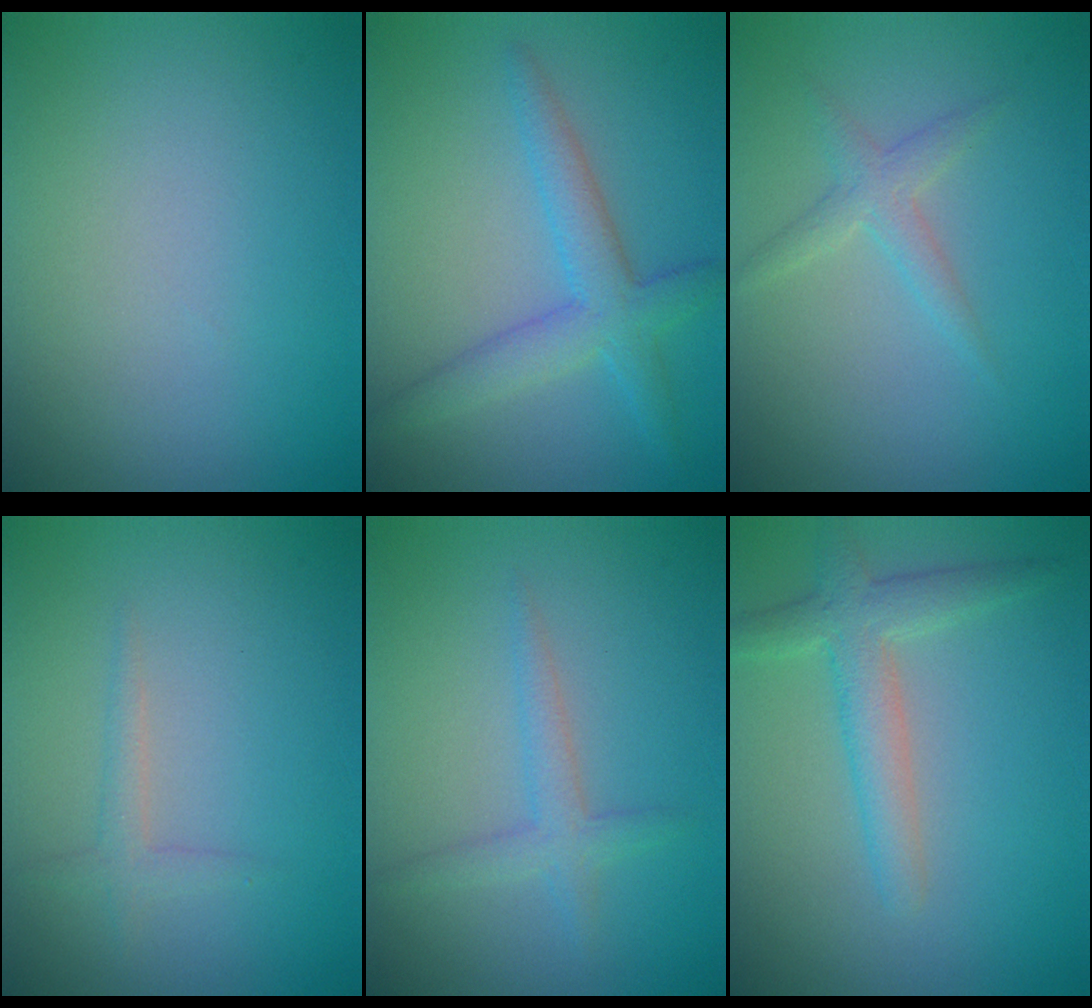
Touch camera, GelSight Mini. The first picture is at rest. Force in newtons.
{"total": 3.8, "press": 3.8, "slide": 0.1}
{"total": 1.8, "press": 1.8, "slide": 0.1}
{"total": 1.3, "press": 1.3, "slide": 0.1}
{"total": 2.0, "press": 2.0, "slide": 0.1}
{"total": 3.4, "press": 3.4, "slide": 0.3}